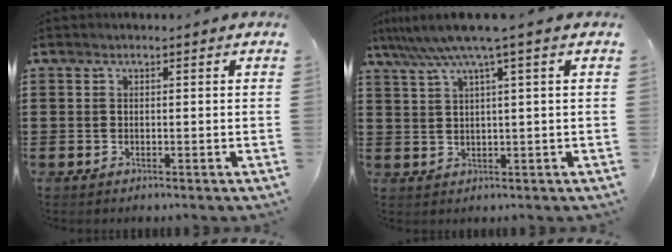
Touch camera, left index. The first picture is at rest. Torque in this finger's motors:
{"motor_torque": [0.45, -0.89, 0.36, 0.21]}